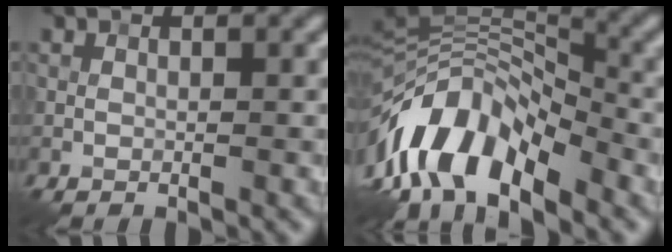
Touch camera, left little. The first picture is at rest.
{"total": 12.0, "force": [-5.3, 5.6, 9.2], "torque": [-0.162, 0.012, -0.107]}